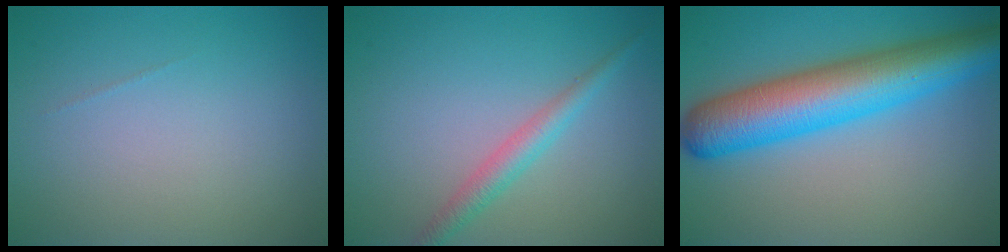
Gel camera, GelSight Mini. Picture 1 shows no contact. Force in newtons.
{"total": 2.3, "press": 2.3, "slide": 0.1}
{"total": 9.8, "press": 9.8, "slide": 0.3}